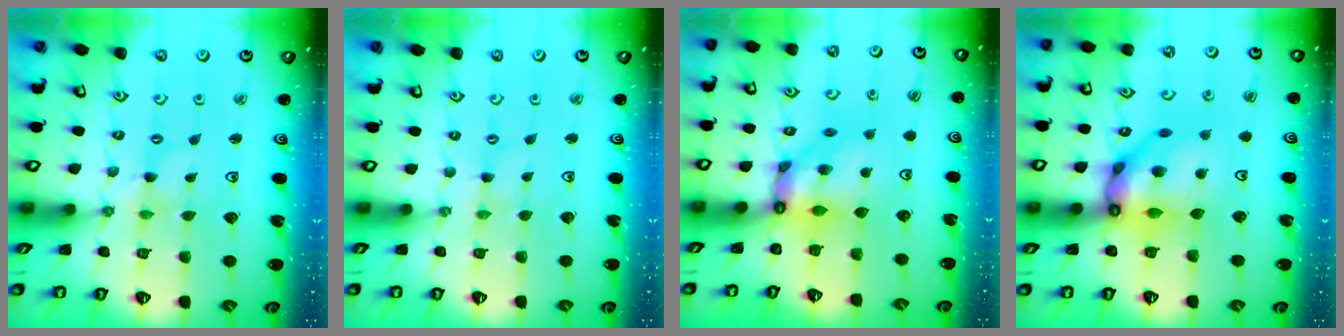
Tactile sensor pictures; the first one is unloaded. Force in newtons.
{"total": 0.0}
{"total": 9.4, "press": 9.3, "slide": 1.1}
{"total": 14.5, "press": 14.4, "slide": 1.3}